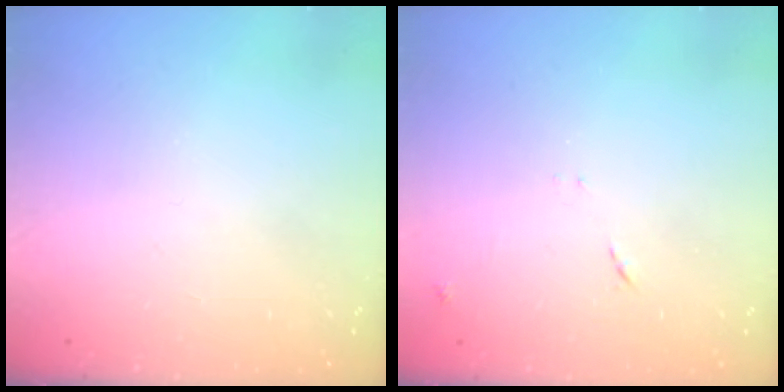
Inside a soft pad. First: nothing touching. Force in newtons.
{"total": 8.5, "press": 8.5, "slide": 0.7}